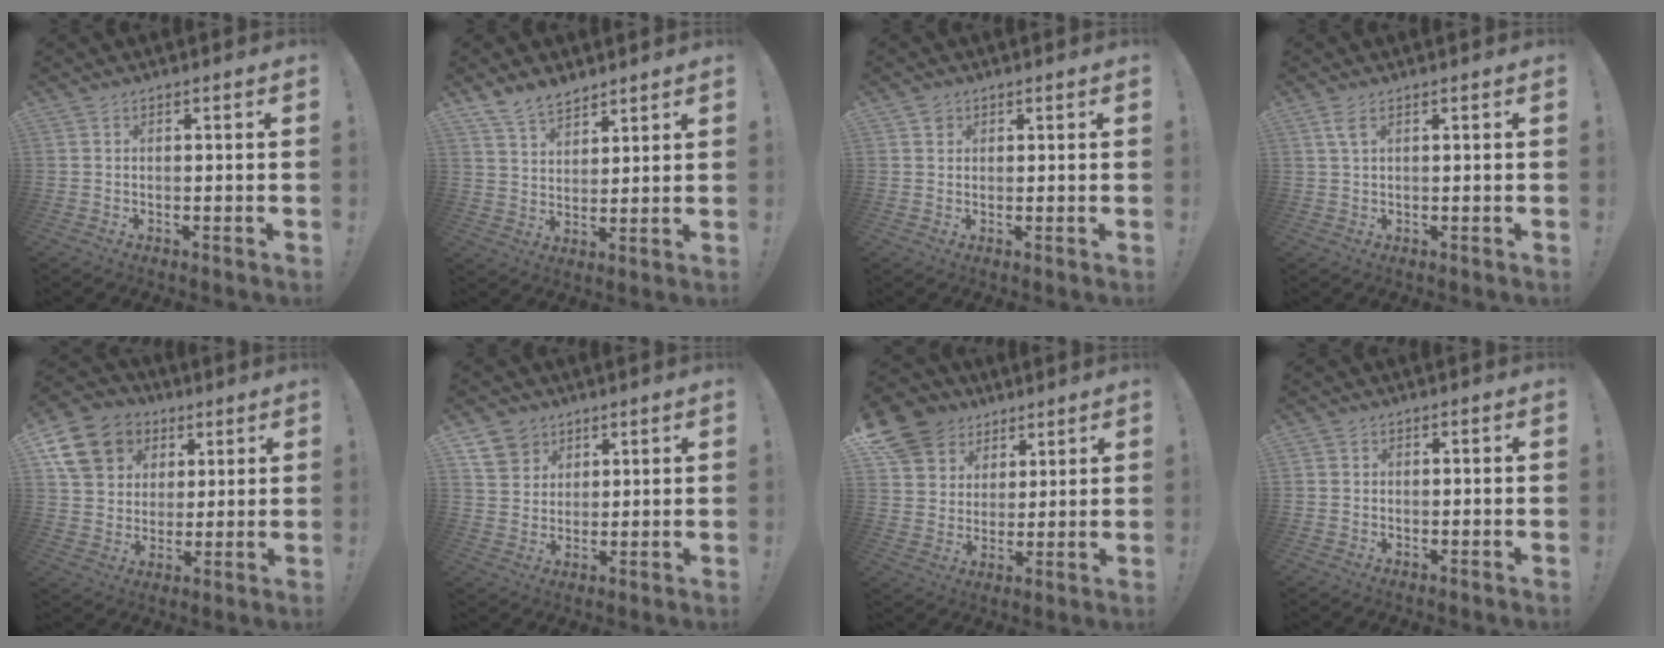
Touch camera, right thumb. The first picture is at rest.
{"total": 8.0, "force": [6.6, 3.7, 2.7], "torque": [-0.058, -0.036, 0.128]}
{"total": 1.8, "force": [1.0, 1.4, 0.3], "torque": [0.003, -0.004, 0.017]}
{"total": 3.0, "force": [1.2, 0.9, 2.5], "torque": [-0.049, 0.001, 0.021]}
{"total": 15.0, "force": [6.9, 12.0, 5.7], "torque": [-0.086, -0.025, 0.145]}
{"total": 8.8, "force": [5.1, 7.0, 1.8], "torque": [-0.028, -0.031, 0.104]}
{"total": 12.9, "force": [7.4, 10.0, 3.4], "torque": [-0.058, -0.045, 0.151]}
{"total": 1.1, "force": [0.3, 1.1, 0.1], "torque": [-0.002, 0.004, 0.004]}